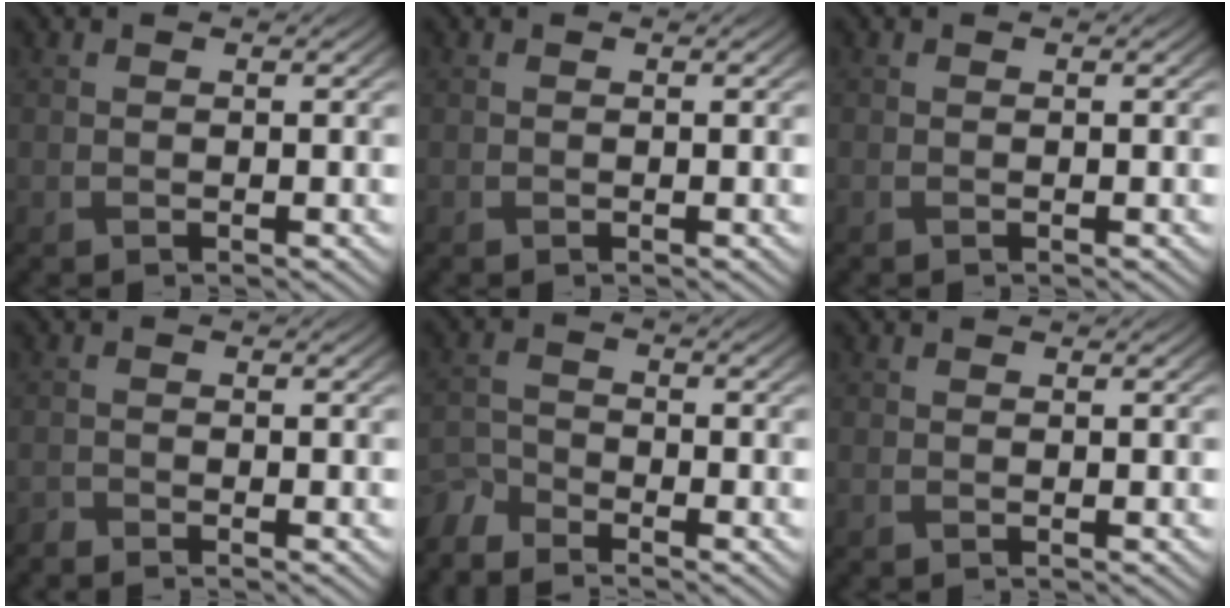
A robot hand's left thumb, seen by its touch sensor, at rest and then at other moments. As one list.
[{"total": 0.0}, {"total": 0.0}, {"total": 1.0, "force": [-1.0, 0.0, 0.0], "torque": [0.000, -0.003, -0.023]}, {"total": 3.9, "force": [-3.7, 0.9, 0.9], "torque": [-0.024, -0.010, -0.085]}, {"total": 0.0}]